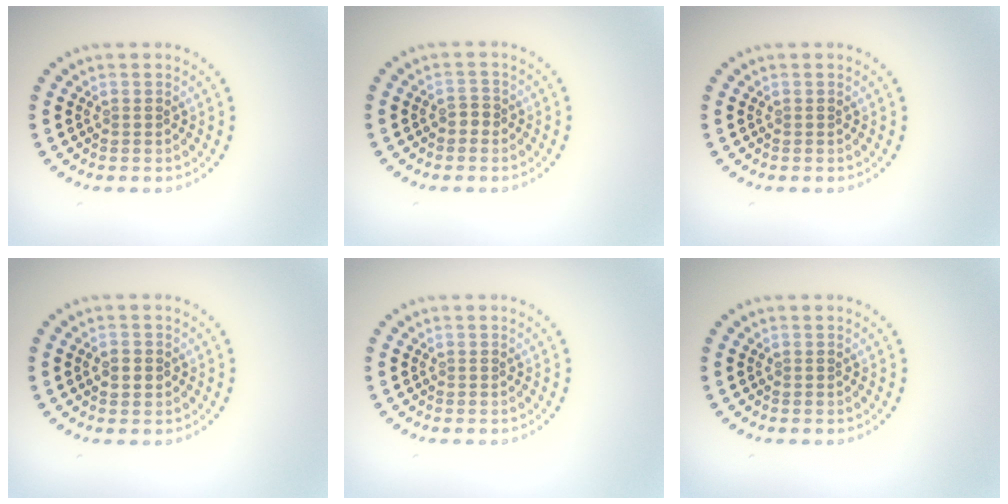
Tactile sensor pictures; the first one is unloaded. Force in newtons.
{"total": 1.0, "press": 0.9, "slide": 0.4}
{"total": 0.0}
{"total": 1.3, "press": 1.2, "slide": 0.2}
{"total": 0.0}
{"total": 0.0}